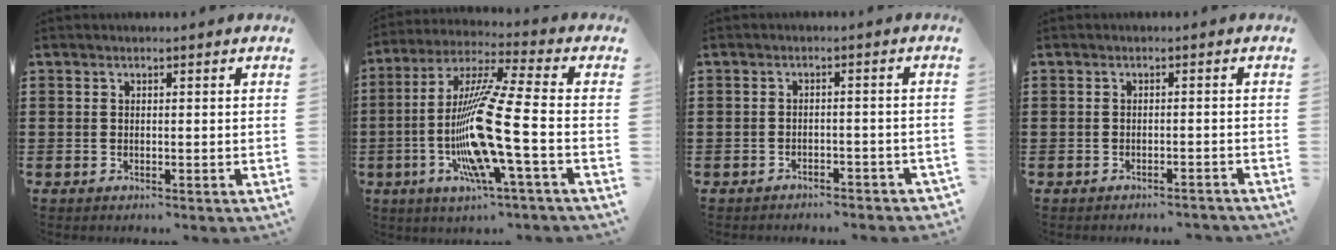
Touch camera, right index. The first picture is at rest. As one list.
[{"total": 15.9, "force": [-4.6, 0.9, 15.2], "torque": [-0.319, -0.020, -0.093]}, {"total": 2.0, "force": [-2.0, 0.5, 0.2], "torque": [-0.010, 0.001, -0.042]}, {"total": 1.3, "force": [-1.3, 0.0, 0.2], "torque": [-0.008, 0.000, -0.027]}]